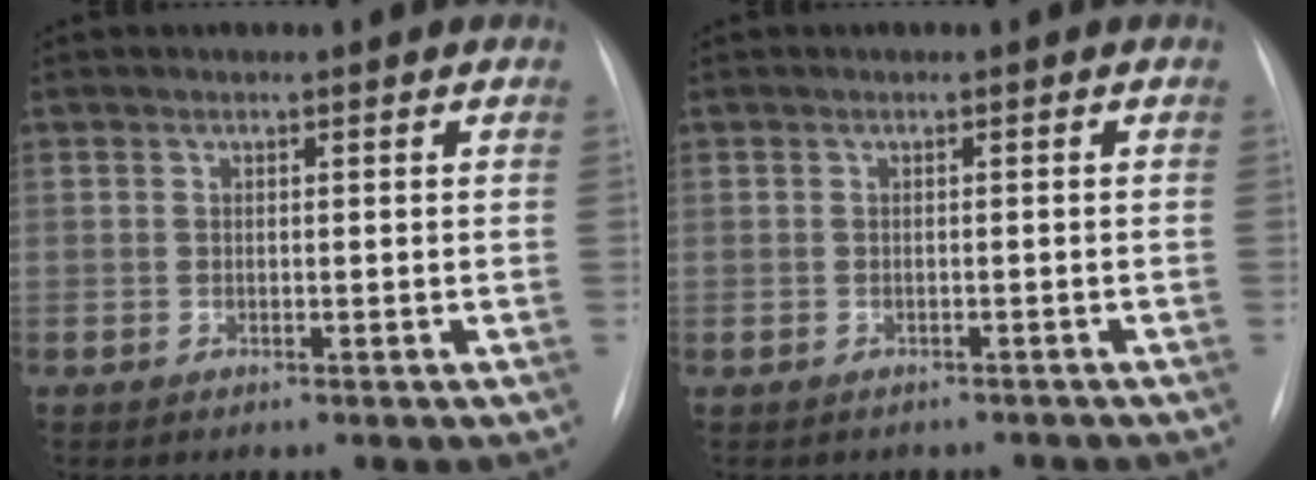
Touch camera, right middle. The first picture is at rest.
{"total": 4.1, "force": [-3.7, 1.7, 0.7], "torque": [-0.009, 0.005, -0.040]}